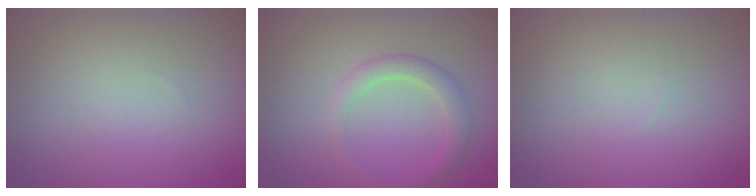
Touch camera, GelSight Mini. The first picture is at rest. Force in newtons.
{"total": 2.2, "press": 2.2, "slide": 0.2}
{"total": 0.0}